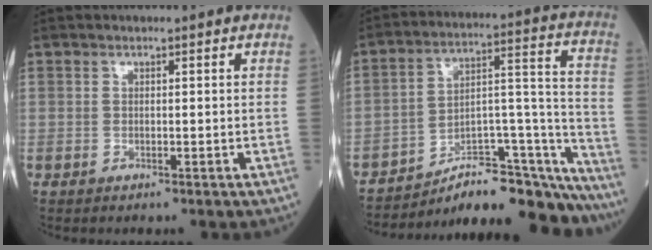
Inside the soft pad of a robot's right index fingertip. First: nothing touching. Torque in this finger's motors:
{"motor_torque": [0.82, -0.73, 0.12, 0.00]}